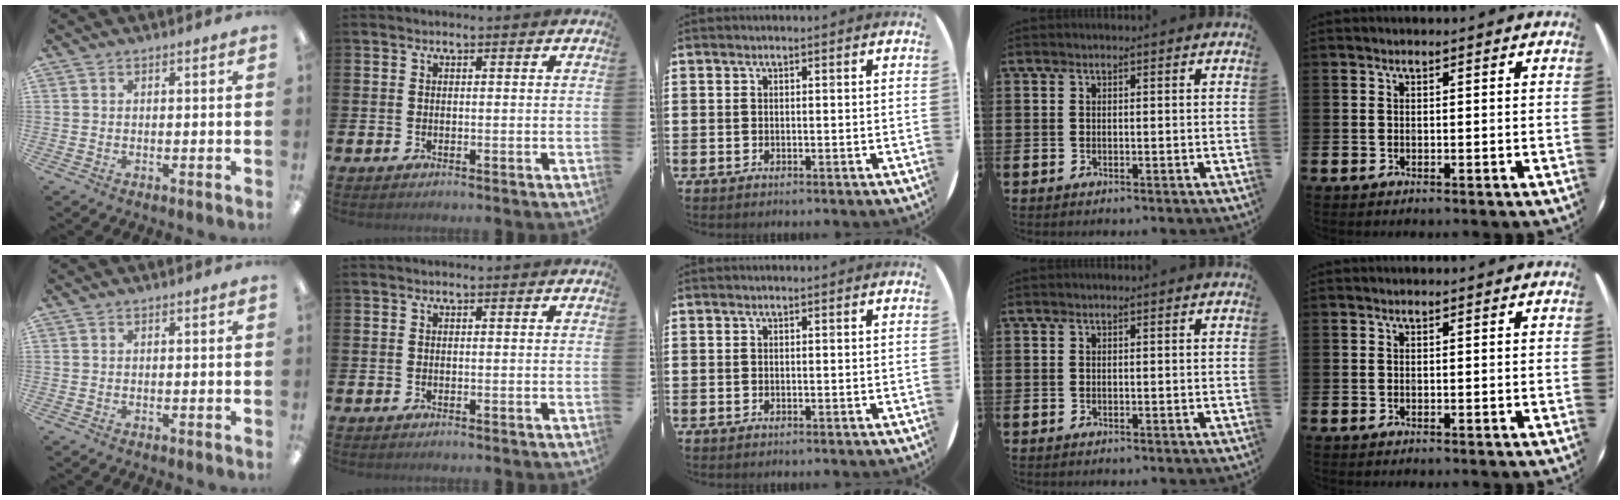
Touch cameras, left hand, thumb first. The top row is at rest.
{}